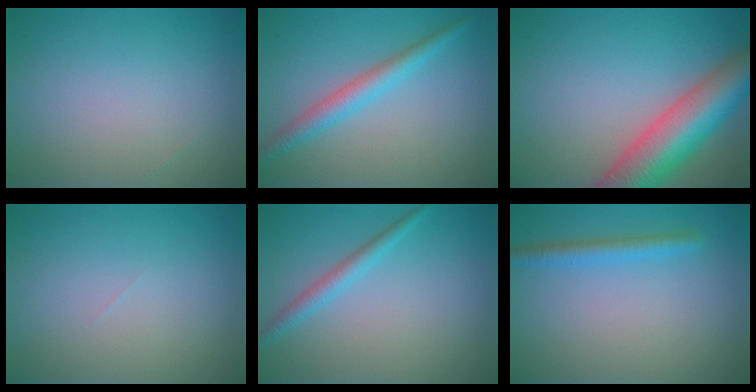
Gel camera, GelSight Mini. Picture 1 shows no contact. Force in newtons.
{"total": 3.1, "press": 3.1, "slide": 0.0}
{"total": 10.1, "press": 10.1, "slide": 0.4}
{"total": 0.0}
{"total": 1.9, "press": 1.9, "slide": 0.1}
{"total": 2.0, "press": 2.0, "slide": 0.1}